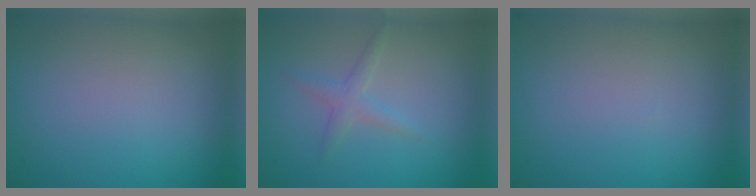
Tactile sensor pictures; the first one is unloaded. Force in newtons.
{"total": 1.5, "press": 1.5, "slide": 0.1}
{"total": 0.0}